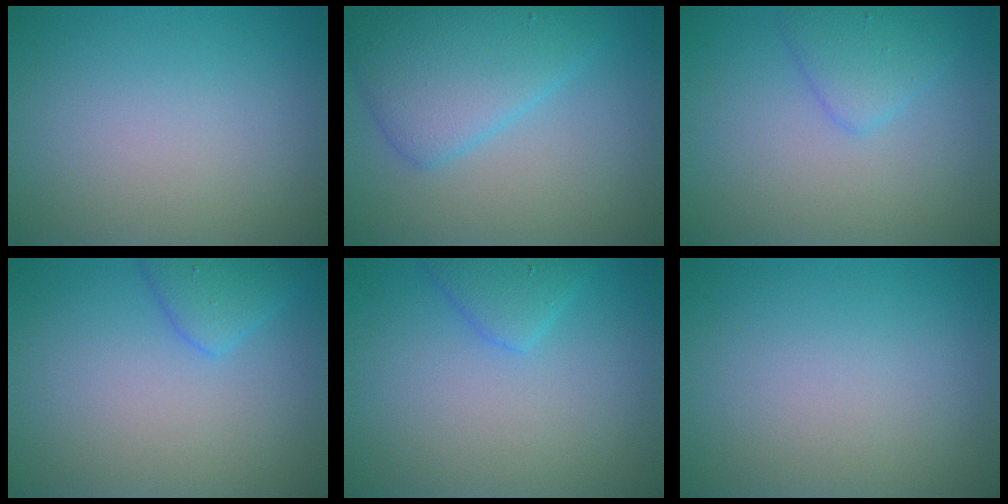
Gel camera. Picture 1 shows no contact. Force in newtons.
{"total": 5.4, "press": 5.4, "slide": 0.2}
{"total": 2.3, "press": 2.3, "slide": 0.0}
{"total": 2.5, "press": 2.4, "slide": 0.3}
{"total": 2.2, "press": 2.2, "slide": 0.2}
{"total": 0.0}